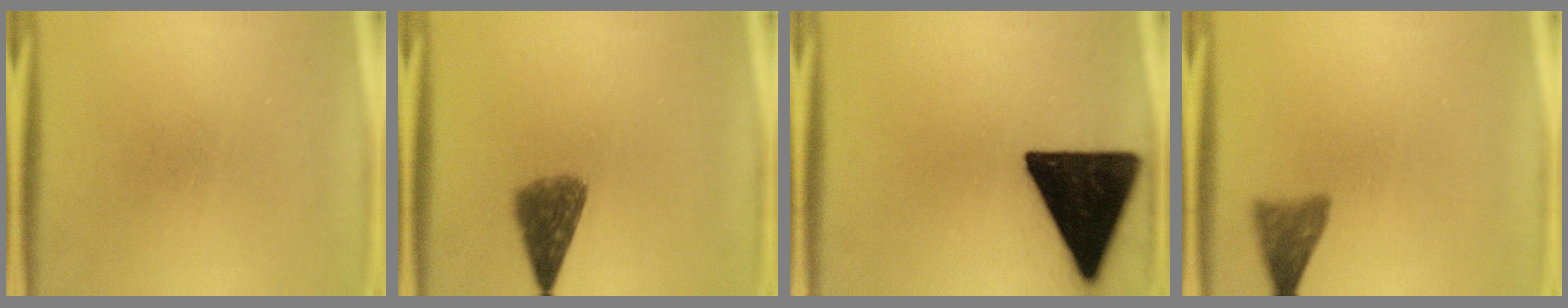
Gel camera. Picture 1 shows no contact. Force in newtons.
{"total": 5.5}
{"total": 19.4}
{"total": 3.5}